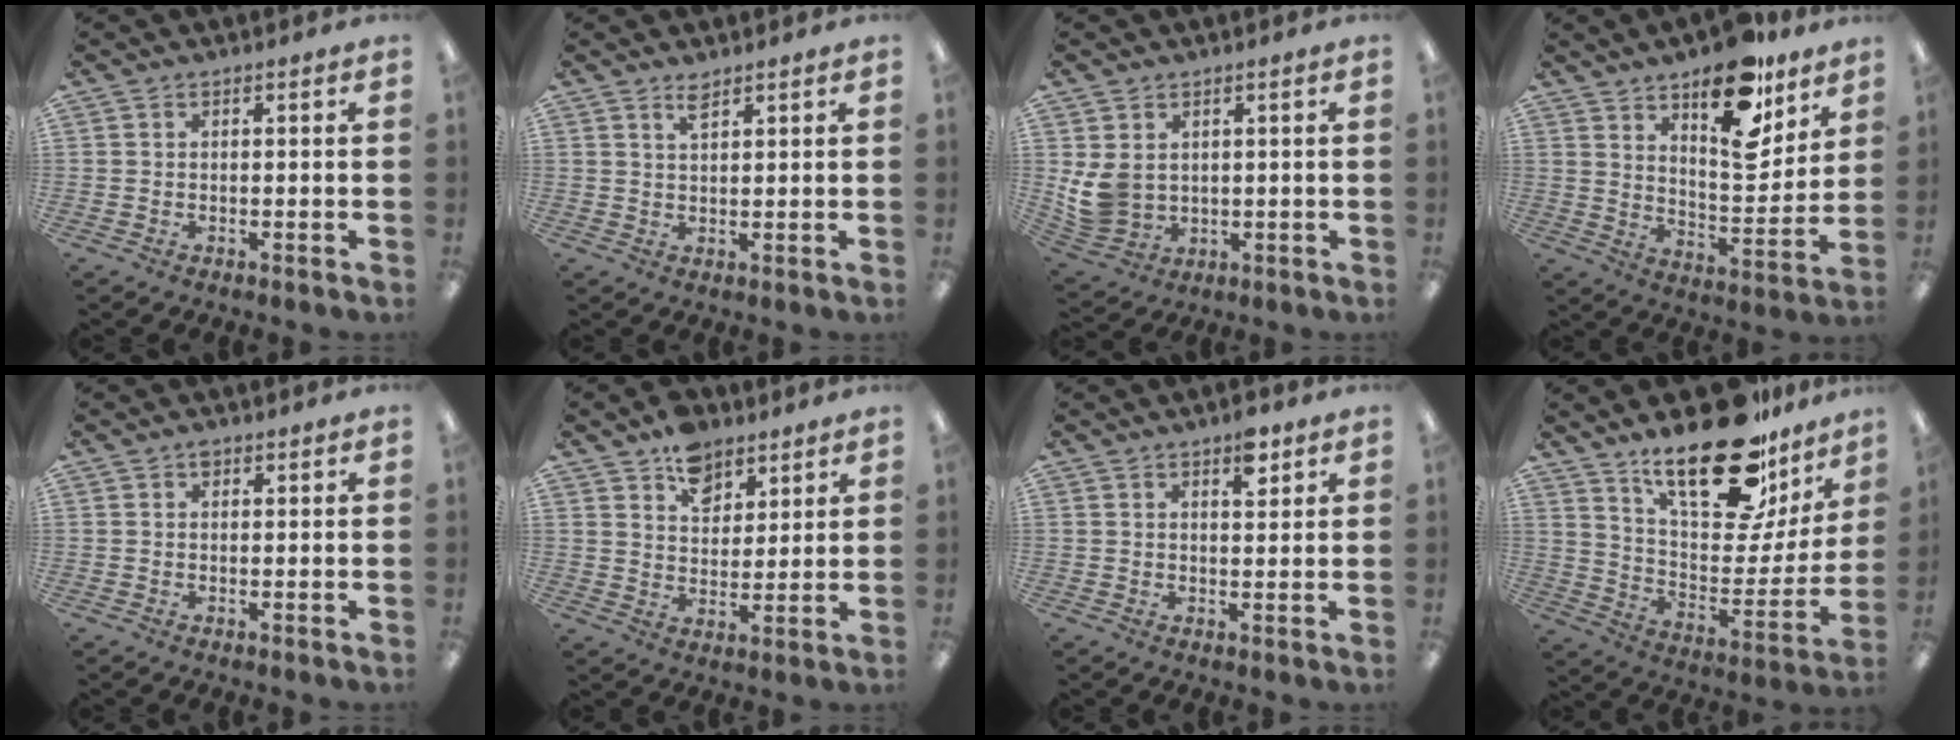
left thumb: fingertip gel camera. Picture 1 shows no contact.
{"total": 2.8, "force": [2.3, 0.7, 1.5], "torque": [-0.027, -0.004, 0.041]}
{"total": 8.0, "force": [1.7, 6.6, 4.3], "torque": [-0.102, -0.003, 0.038]}
{"total": 17.2, "force": [12.1, 6.9, 10.1], "torque": [-0.130, -0.077, 0.202]}
{"total": 1.4, "force": [0.9, 0.9, 0.6], "torque": [-0.006, -0.003, 0.015]}
{"total": 9.2, "force": [6.4, 5.8, 3.0], "torque": [-0.039, -0.035, 0.118]}
{"total": 5.4, "force": [3.4, 2.4, 3.4], "torque": [-0.034, -0.016, 0.052]}
{"total": 25.9, "force": [18.4, 10.5, 14.8], "torque": [-0.220, -0.117, 0.312]}